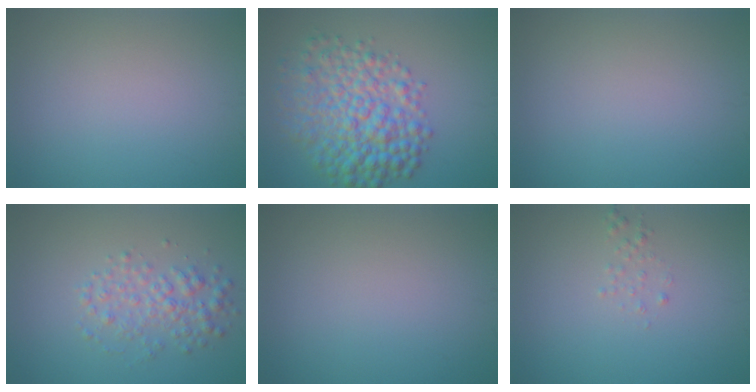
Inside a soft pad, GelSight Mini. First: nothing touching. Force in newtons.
{"total": 7.5, "press": 7.5, "slide": 0.1}
{"total": 0.0}
{"total": 3.0, "press": 3.0, "slide": 0.0}
{"total": 0.0}
{"total": 0.8, "press": 0.8, "slide": 0.1}